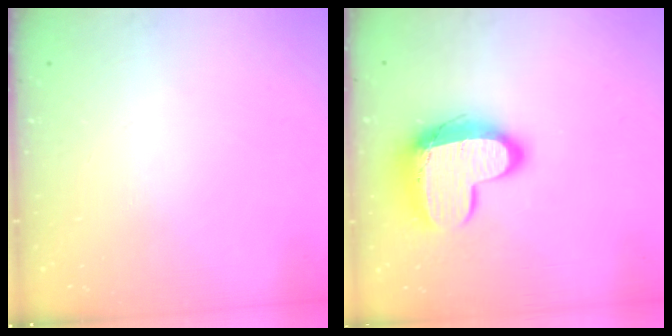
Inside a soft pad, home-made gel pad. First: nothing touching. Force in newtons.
{"total": 14.2, "press": 14.1, "slide": 1.1}